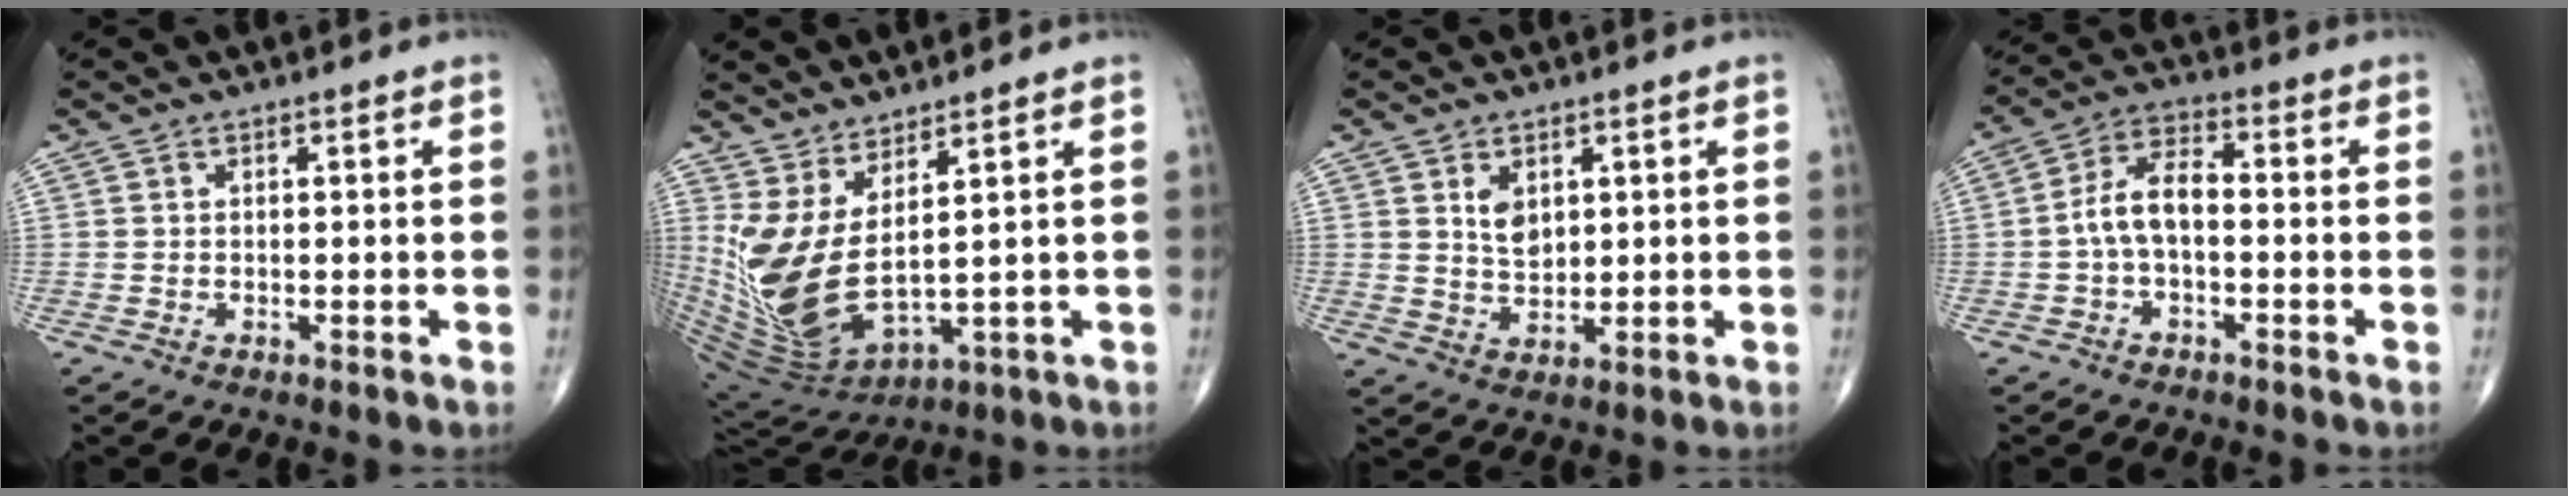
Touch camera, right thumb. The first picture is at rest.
{"total": 14.3, "force": [4.5, 4.5, 12.8], "torque": [-0.275, -0.053, 0.112]}
{"total": 4.4, "force": [1.7, 2.9, 2.9], "torque": [-0.036, -0.017, 0.036]}
{"total": 7.2, "force": [-1.1, 3.7, 6.1], "torque": [-0.117, 0.031, -0.030]}